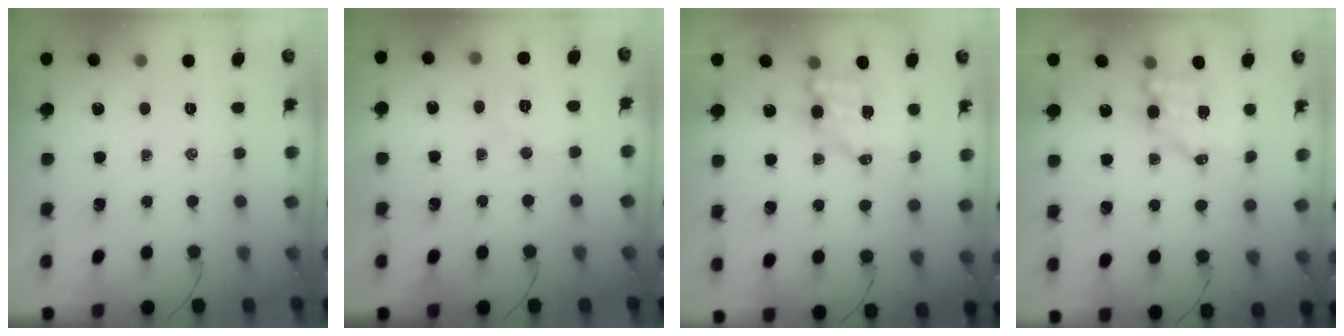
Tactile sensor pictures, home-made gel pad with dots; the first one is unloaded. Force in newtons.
{"total": 4.2, "press": 4.1, "slide": 1.0}
{"total": 7.1, "press": 7.1, "slide": 1.0}
{"total": 7.1, "press": 7.1, "slide": 1.0}